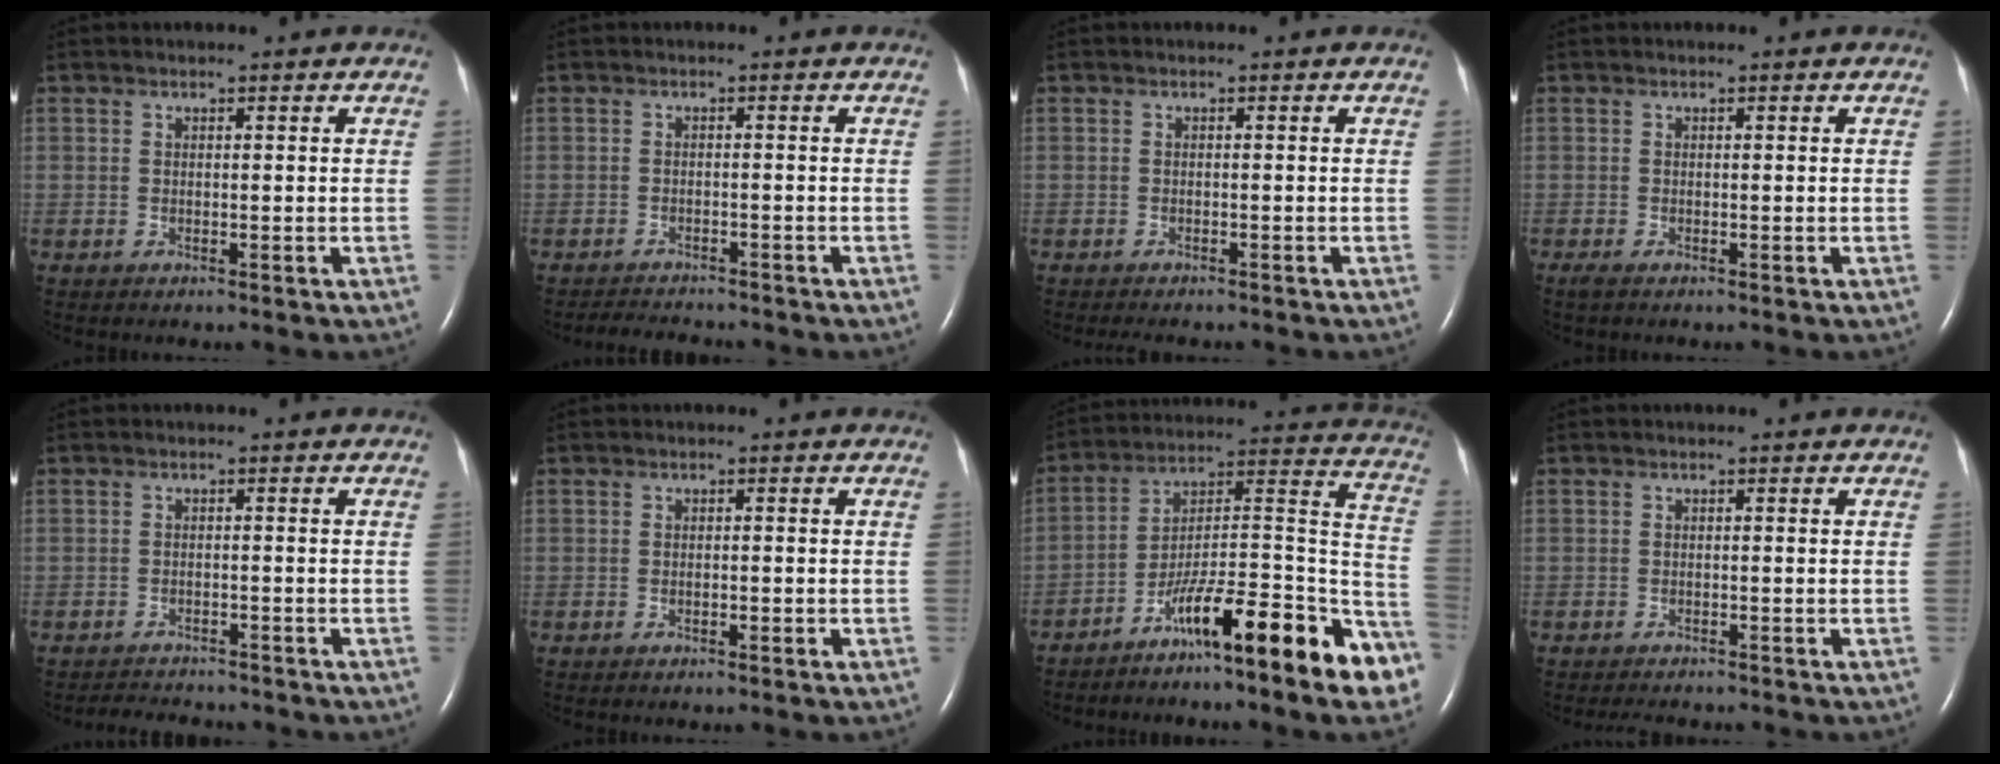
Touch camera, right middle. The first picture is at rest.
{"total": 4.7, "force": [-4.4, 0.8, 1.2], "torque": [-0.023, -0.009, -0.065]}
{"total": 3.4, "force": [-2.9, 0.8, 1.5], "torque": [-0.021, -0.007, -0.034]}
{"total": 0.7, "force": [-0.5, 0.0, 0.4], "torque": [-0.015, -0.004, -0.012]}
{"total": 5.7, "force": [-5.4, 1.3, 1.3], "torque": [-0.021, -0.006, -0.074]}
{"total": 0.8, "force": [-0.4, 0.2, 0.6], "torque": [-0.015, 0.000, -0.004]}
{"total": 19.2, "force": [-12.1, 1.7, 14.8], "torque": [-0.163, 0.037, -0.189]}
{"total": 3.2, "force": [-2.9, 0.7, 1.1], "torque": [-0.018, -0.007, -0.037]}